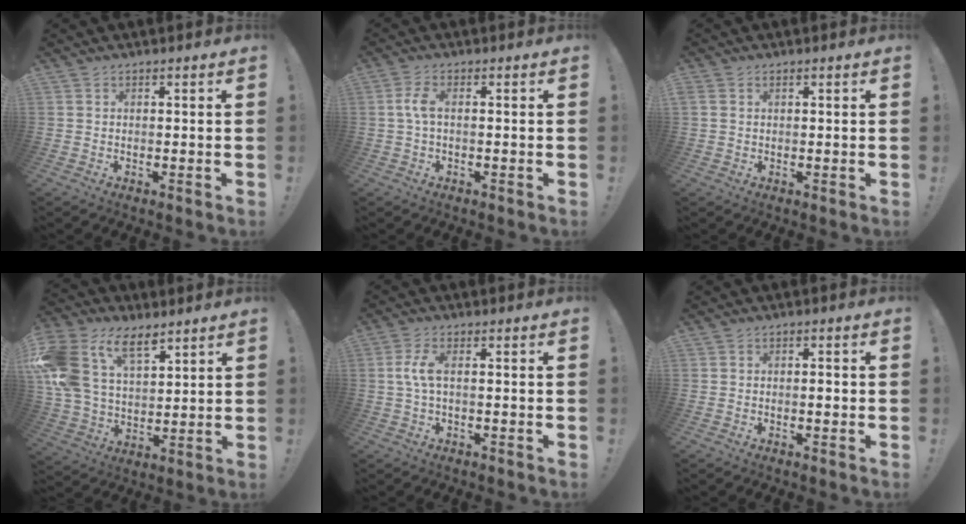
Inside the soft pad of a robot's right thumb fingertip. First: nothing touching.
{"total": 4.2, "force": [0.0, 1.5, 3.9], "torque": [-0.082, 0.009, -0.001]}
{"total": 1.6, "force": [0.7, 1.1, 0.8], "torque": [-0.022, 0.005, 0.015]}
{"total": 17.6, "force": [9.5, 10.8, 10.1], "torque": [-0.209, -0.047, 0.177]}
{"total": 5.0, "force": [0.4, 1.5, 4.8], "torque": [-0.099, 0.001, 0.006]}
{"total": 1.3, "force": [-0.4, 0.6, 1.1], "torque": [-0.012, 0.000, -0.010]}